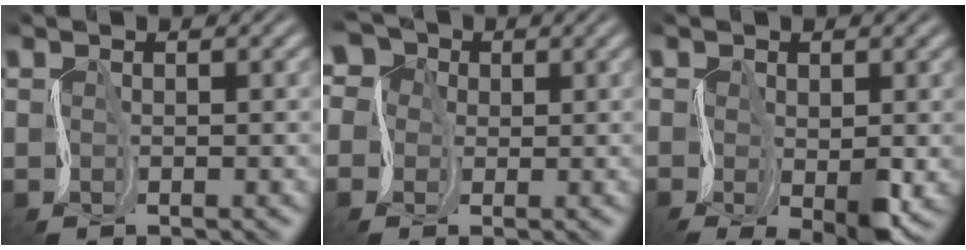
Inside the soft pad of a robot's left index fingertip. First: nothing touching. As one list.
[{"total": 6.2, "force": [1.3, 5.4, 2.8], "torque": [-0.054, 0.030, -0.029]}, {"total": 5.5, "force": [-2.0, 2.3, 4.6], "torque": [-0.081, -0.012, -0.031]}]